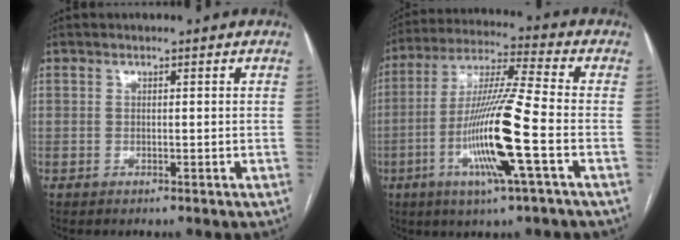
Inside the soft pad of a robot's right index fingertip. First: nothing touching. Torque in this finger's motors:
{"motor_torque": [2.14, 0.00, 1.05, 0.21]}